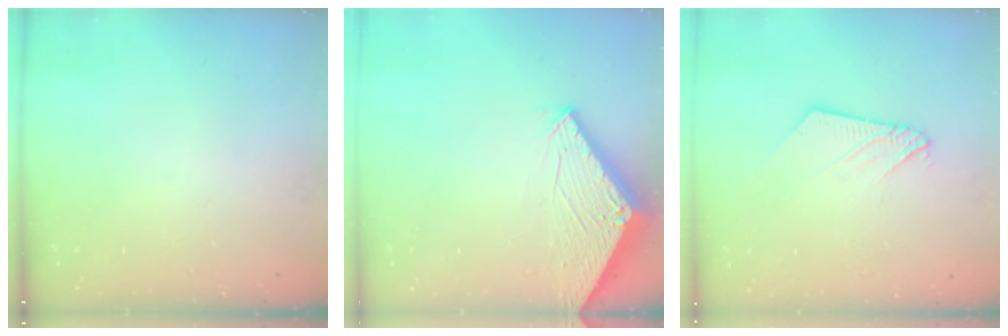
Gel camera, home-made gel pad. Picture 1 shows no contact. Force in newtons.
{"total": 2.8, "press": 2.8, "slide": 0.2}
{"total": 7.5, "press": 7.5, "slide": 0.6}